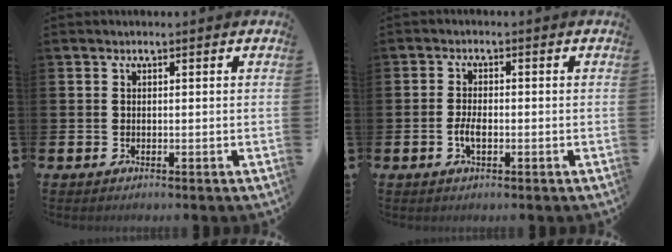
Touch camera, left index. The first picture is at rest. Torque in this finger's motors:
{"motor_torque": [0.61, 0.11, 0.09, 0.12]}